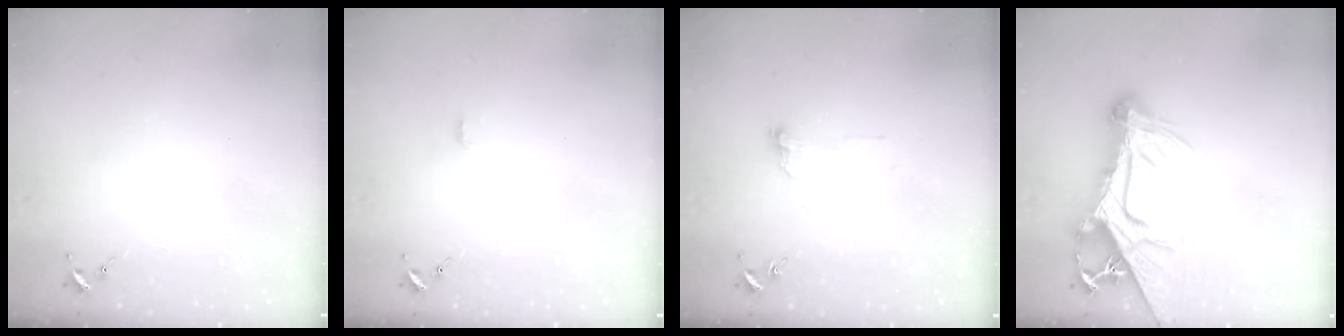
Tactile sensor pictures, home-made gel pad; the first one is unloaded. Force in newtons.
{"total": 2.8, "press": 2.8, "slide": 0.2}
{"total": 3.6, "press": 3.6, "slide": 0.3}
{"total": 19.7, "press": 19.6, "slide": 1.8}